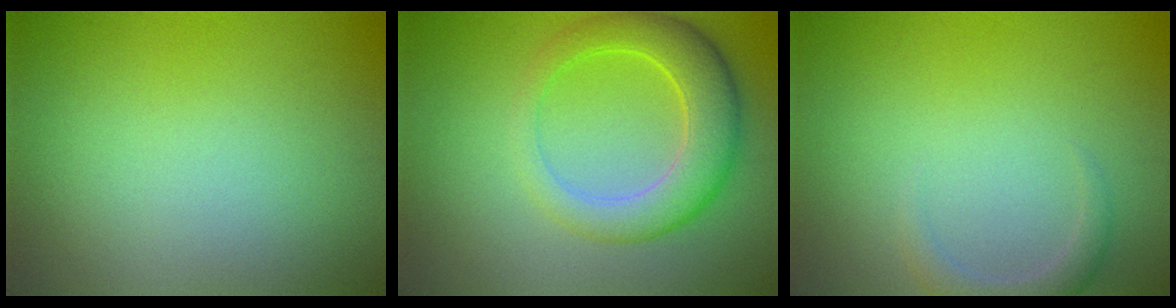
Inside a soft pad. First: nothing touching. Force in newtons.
{"total": 5.8, "press": 5.8, "slide": 0.5}
{"total": 2.0, "press": 2.0, "slide": 0.3}